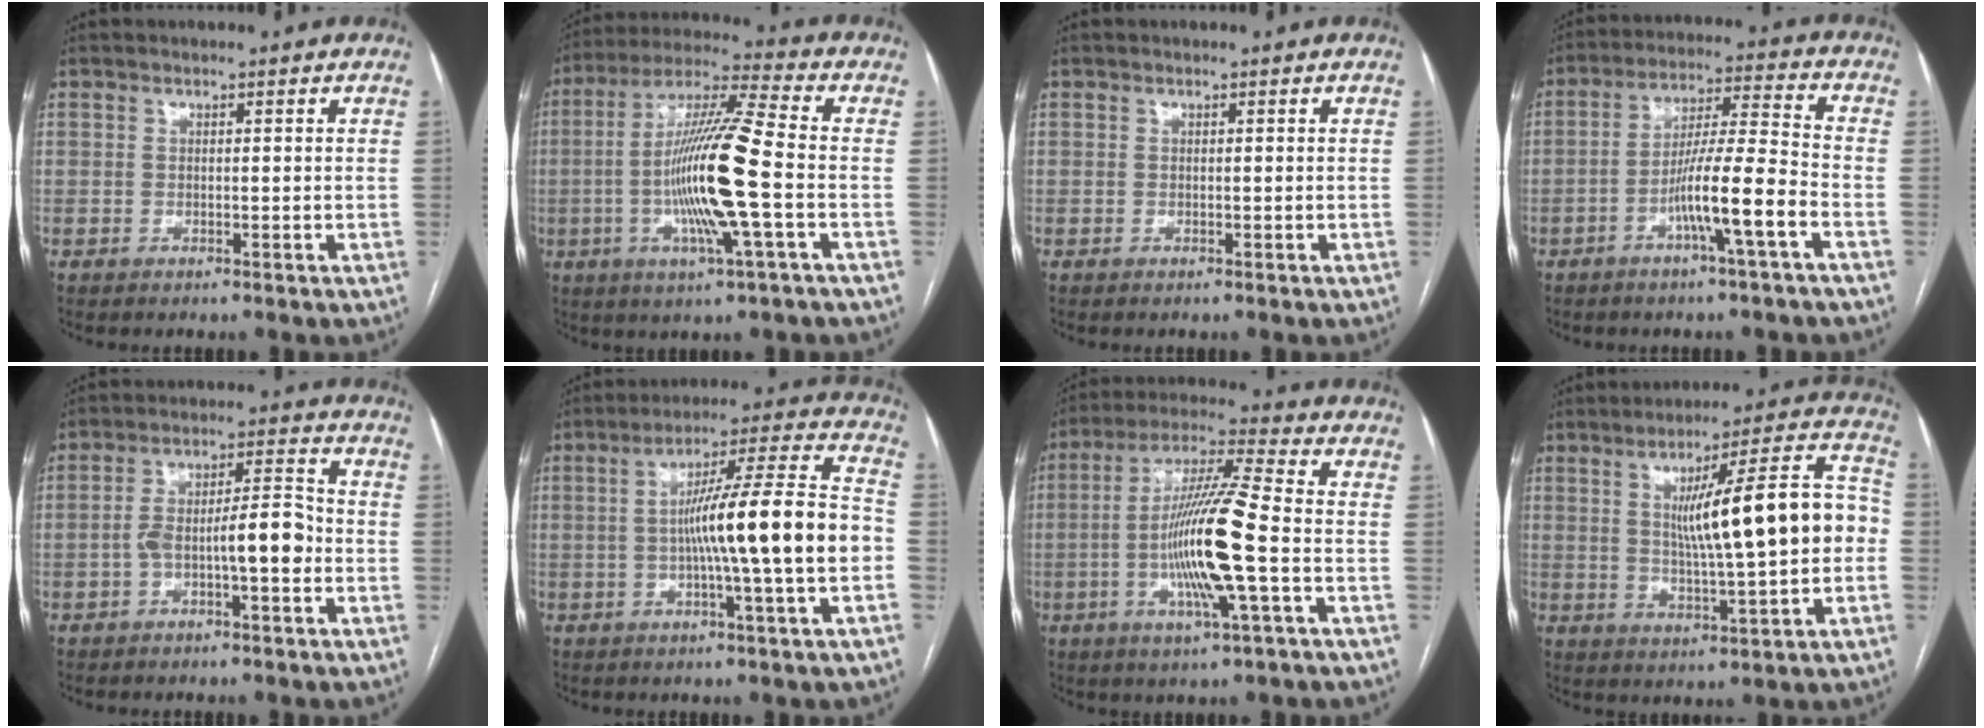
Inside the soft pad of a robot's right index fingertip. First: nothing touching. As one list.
[{"total": 15.6, "force": [-2.9, 0.0, 15.4], "torque": [-0.294, -0.003, -0.061]}, {"total": 0.0}, {"total": 10.1, "force": [-4.4, -0.6, 9.1], "torque": [-0.164, 0.009, -0.080]}, {"total": 8.3, "force": [-2.7, 1.7, 7.7], "torque": [-0.134, 0.030, -0.043]}, {"total": 16.3, "force": [-2.4, -0.2, 16.2], "torque": [-0.251, 0.017, -0.043]}, {"total": 14.7, "force": [-3.0, 0.1, 14.4], "torque": [-0.276, -0.004, -0.063]}, {"total": 16.0, "force": [0.5, 1.8, 15.9], "torque": [-0.234, 0.031, 0.010]}]